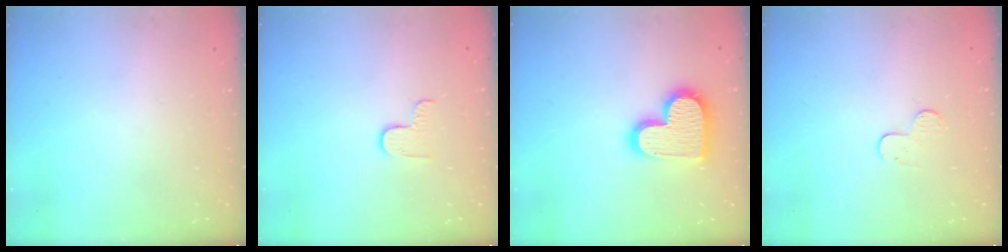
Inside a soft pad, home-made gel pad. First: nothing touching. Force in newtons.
{"total": 3.3, "press": 3.3, "slide": 0.4}
{"total": 16.8, "press": 16.7, "slide": 1.2}
{"total": 4.3, "press": 4.3, "slide": 0.4}